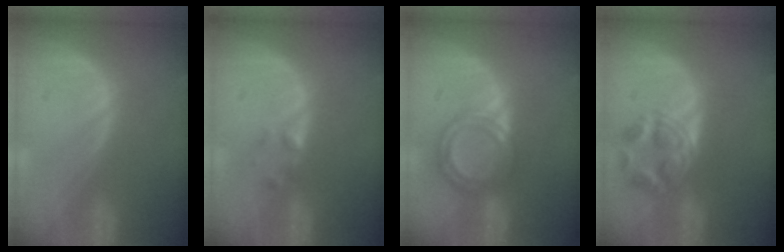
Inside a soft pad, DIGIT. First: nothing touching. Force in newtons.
{"total": 1.4, "press": 1.2, "slide": 0.7}
{"total": 5.9, "press": 5.4, "slide": 2.5}
{"total": 5.7, "press": 5.1, "slide": 2.4}